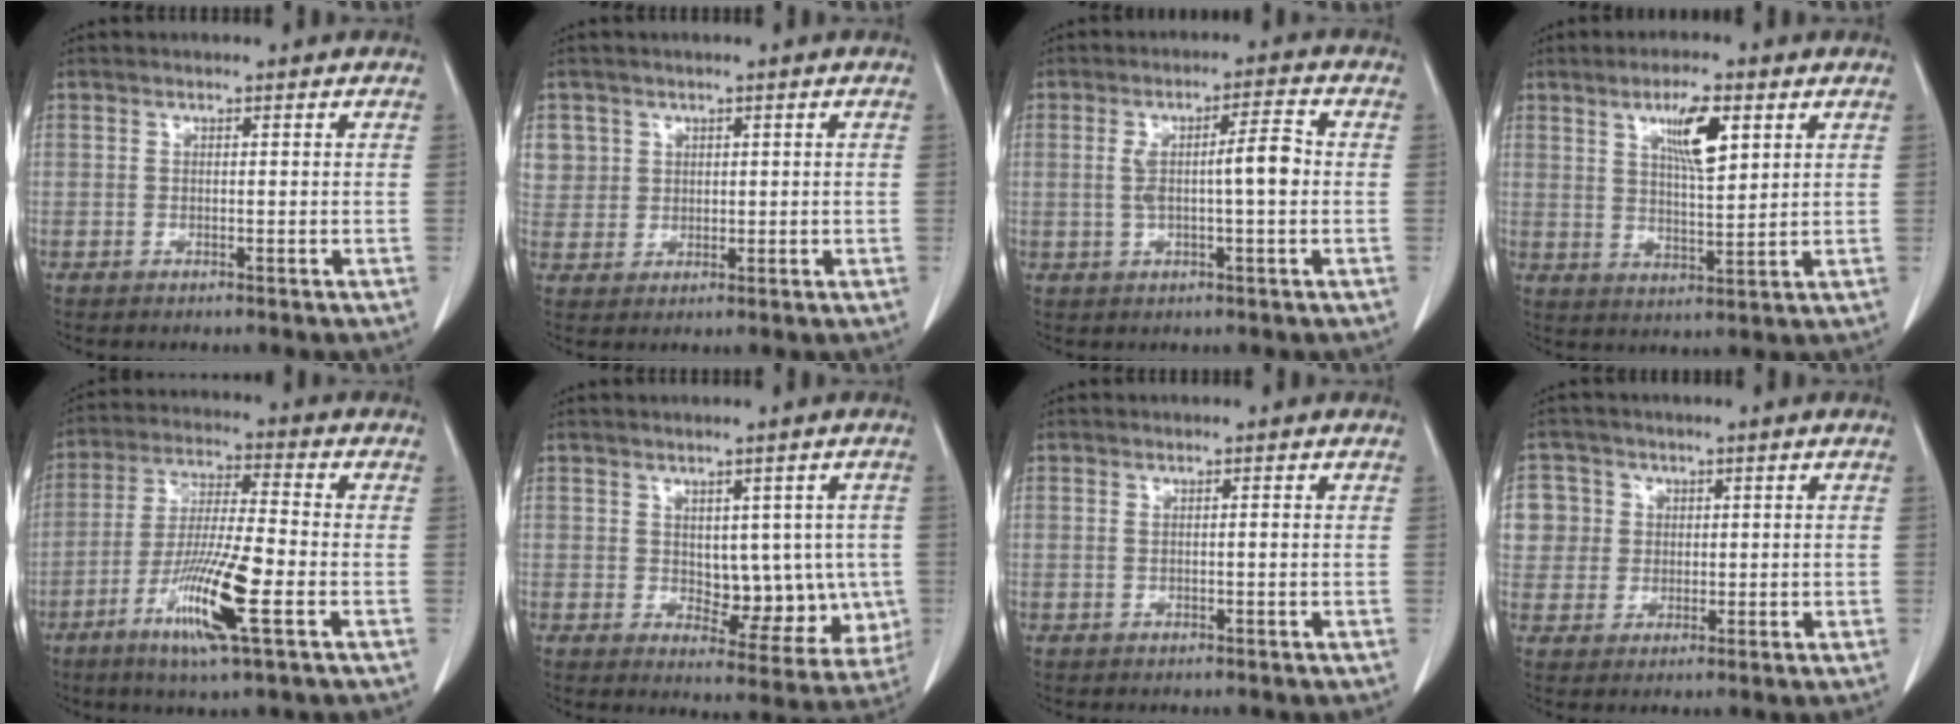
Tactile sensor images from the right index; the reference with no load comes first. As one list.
[{"total": 4.6, "force": [1.8, 4.2, 0.0], "torque": [0.014, 0.006, 0.039]}, {"total": 6.4, "force": [0.0, 0.7, 6.4], "torque": [-0.113, 0.017, 0.002]}, {"total": 7.7, "force": [3.5, 1.6, 6.6], "torque": [-0.118, -0.003, 0.061]}, {"total": 12.7, "force": [-5.1, 0.7, 11.6], "torque": [-0.226, -0.020, -0.094]}, {"total": 8.7, "force": [0.2, 5.2, 7.0], "torque": [-0.067, 0.006, 0.019]}, {"total": 0.7, "force": [0.0, 0.1, 0.7], "torque": [-0.016, 0.006, 0.005]}, {"total": 6.4, "force": [1.4, 6.2, 0.4], "torque": [-0.001, 0.021, 0.031]}]